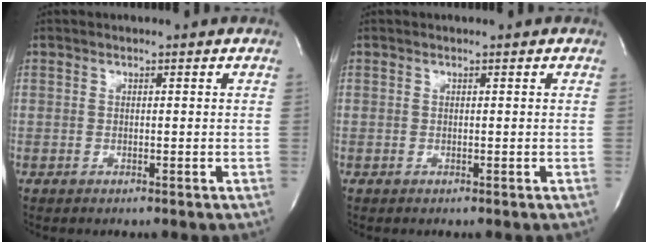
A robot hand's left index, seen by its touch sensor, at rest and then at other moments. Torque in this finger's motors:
{"motor_torque": [-0.01, 0.01, 0.00, 0.00]}